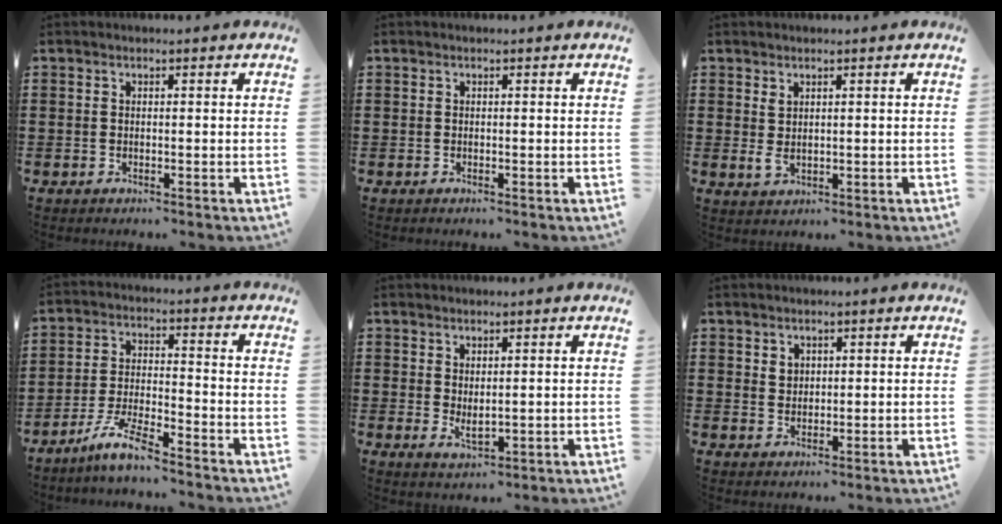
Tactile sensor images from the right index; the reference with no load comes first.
{"total": 0.0}
{"total": 1.9, "force": [0.7, 0.9, 1.5], "torque": [-0.033, -0.004, 0.015]}
{"total": 6.6, "force": [-5.7, 0.1, 3.5], "torque": [-0.091, -0.012, -0.114]}
{"total": 2.0, "force": [0.9, 0.7, 1.6], "torque": [-0.032, -0.001, 0.017]}
{"total": 1.7, "force": [1.1, 1.2, 0.4], "torque": [-0.003, -0.002, 0.021]}